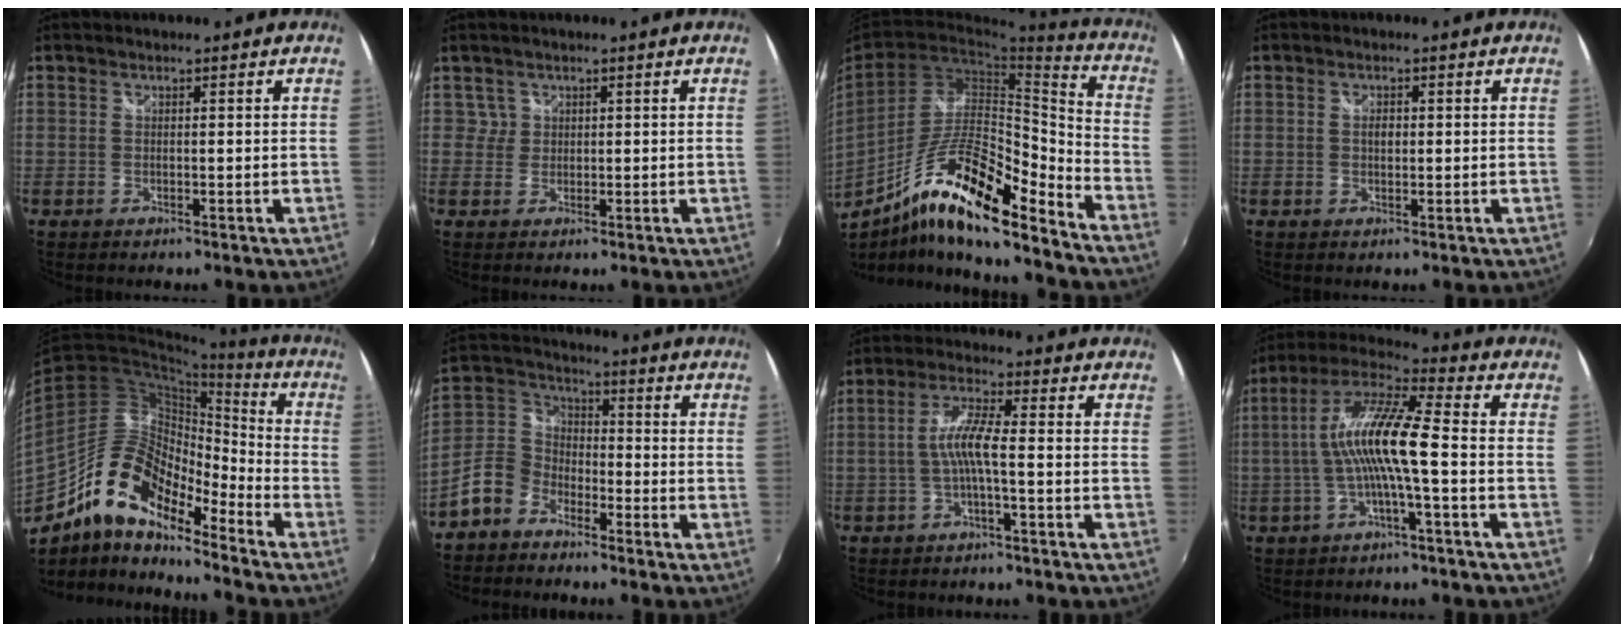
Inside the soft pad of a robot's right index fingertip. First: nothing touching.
{"total": 1.6, "force": [0.5, 1.5, -0.4], "torque": [0.019, 0.011, 0.009]}
{"total": 18.7, "force": [-12.2, 3.5, 13.7], "torque": [-0.248, -0.012, -0.227]}
{"total": 1.5, "force": [0.1, 1.0, 1.1], "torque": [-0.018, 0.002, 0.000]}
{"total": 16.5, "force": [-11.5, 6.3, 10.0], "torque": [-0.179, 0.004, -0.230]}
{"total": 10.4, "force": [-6.7, 6.9, 3.9], "torque": [-0.105, 0.028, -0.141]}
{"total": 5.6, "force": [-1.5, 0.4, 5.4], "torque": [-0.117, 0.009, -0.027]}
{"total": 12.8, "force": [-1.6, 1.2, 12.7], "torque": [-0.240, 0.013, -0.030]}